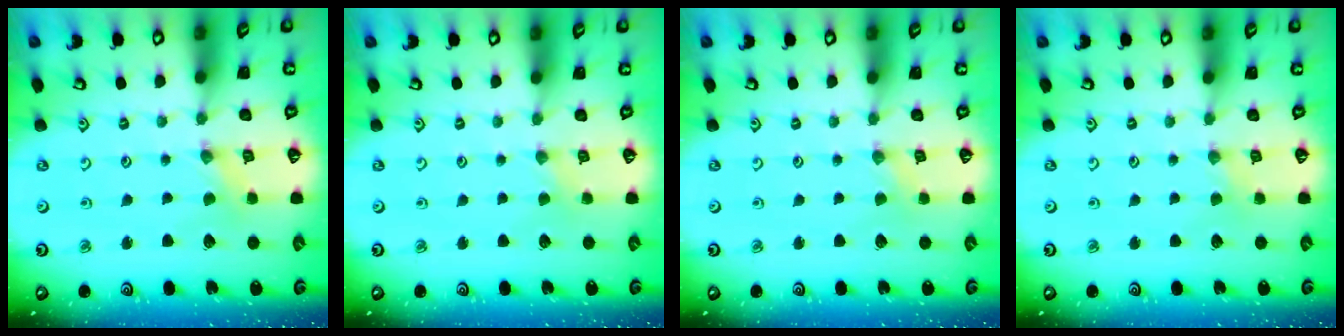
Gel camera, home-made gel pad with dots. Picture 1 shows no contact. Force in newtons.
{"total": 1.3, "press": 1.3, "slide": 0.2}
{"total": 0.0}
{"total": 1.2, "press": 1.2, "slide": 0.3}